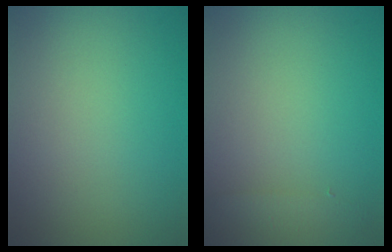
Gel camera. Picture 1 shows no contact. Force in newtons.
{"total": 1.3, "press": 1.3, "slide": 0.1}